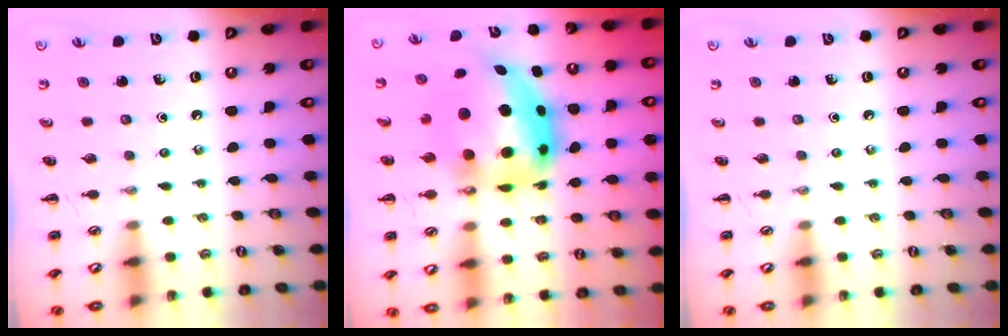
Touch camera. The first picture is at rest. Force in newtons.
{"total": 14.7, "press": 14.3, "slide": 3.6}
{"total": 0.0}